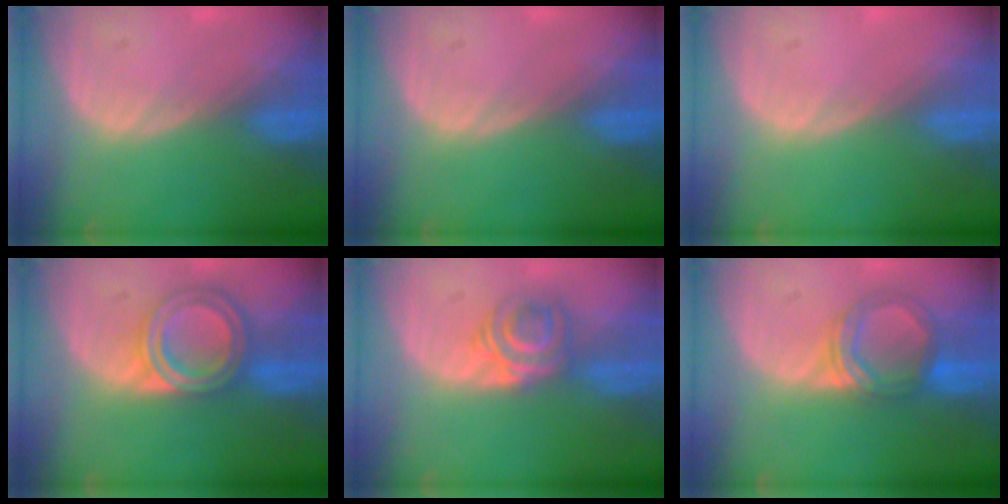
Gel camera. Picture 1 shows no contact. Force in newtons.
{"total": 0.0}
{"total": 0.0}
{"total": 6.8, "press": 6.0, "slide": 3.2}
{"total": 5.9, "press": 4.8, "slide": 3.4}
{"total": 5.5, "press": 5.2, "slide": 1.7}